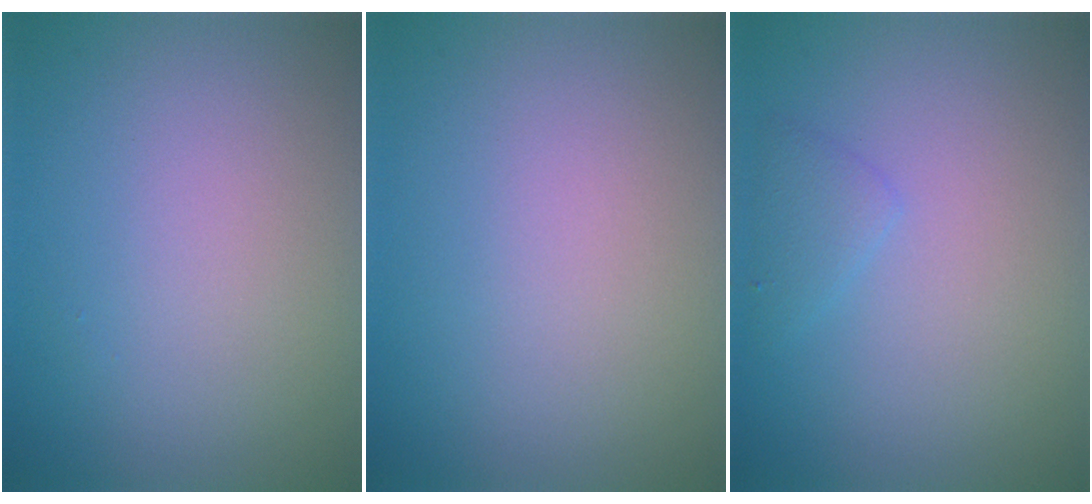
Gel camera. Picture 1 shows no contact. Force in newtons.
{"total": 0.0}
{"total": 1.3, "press": 1.3, "slide": 0.1}